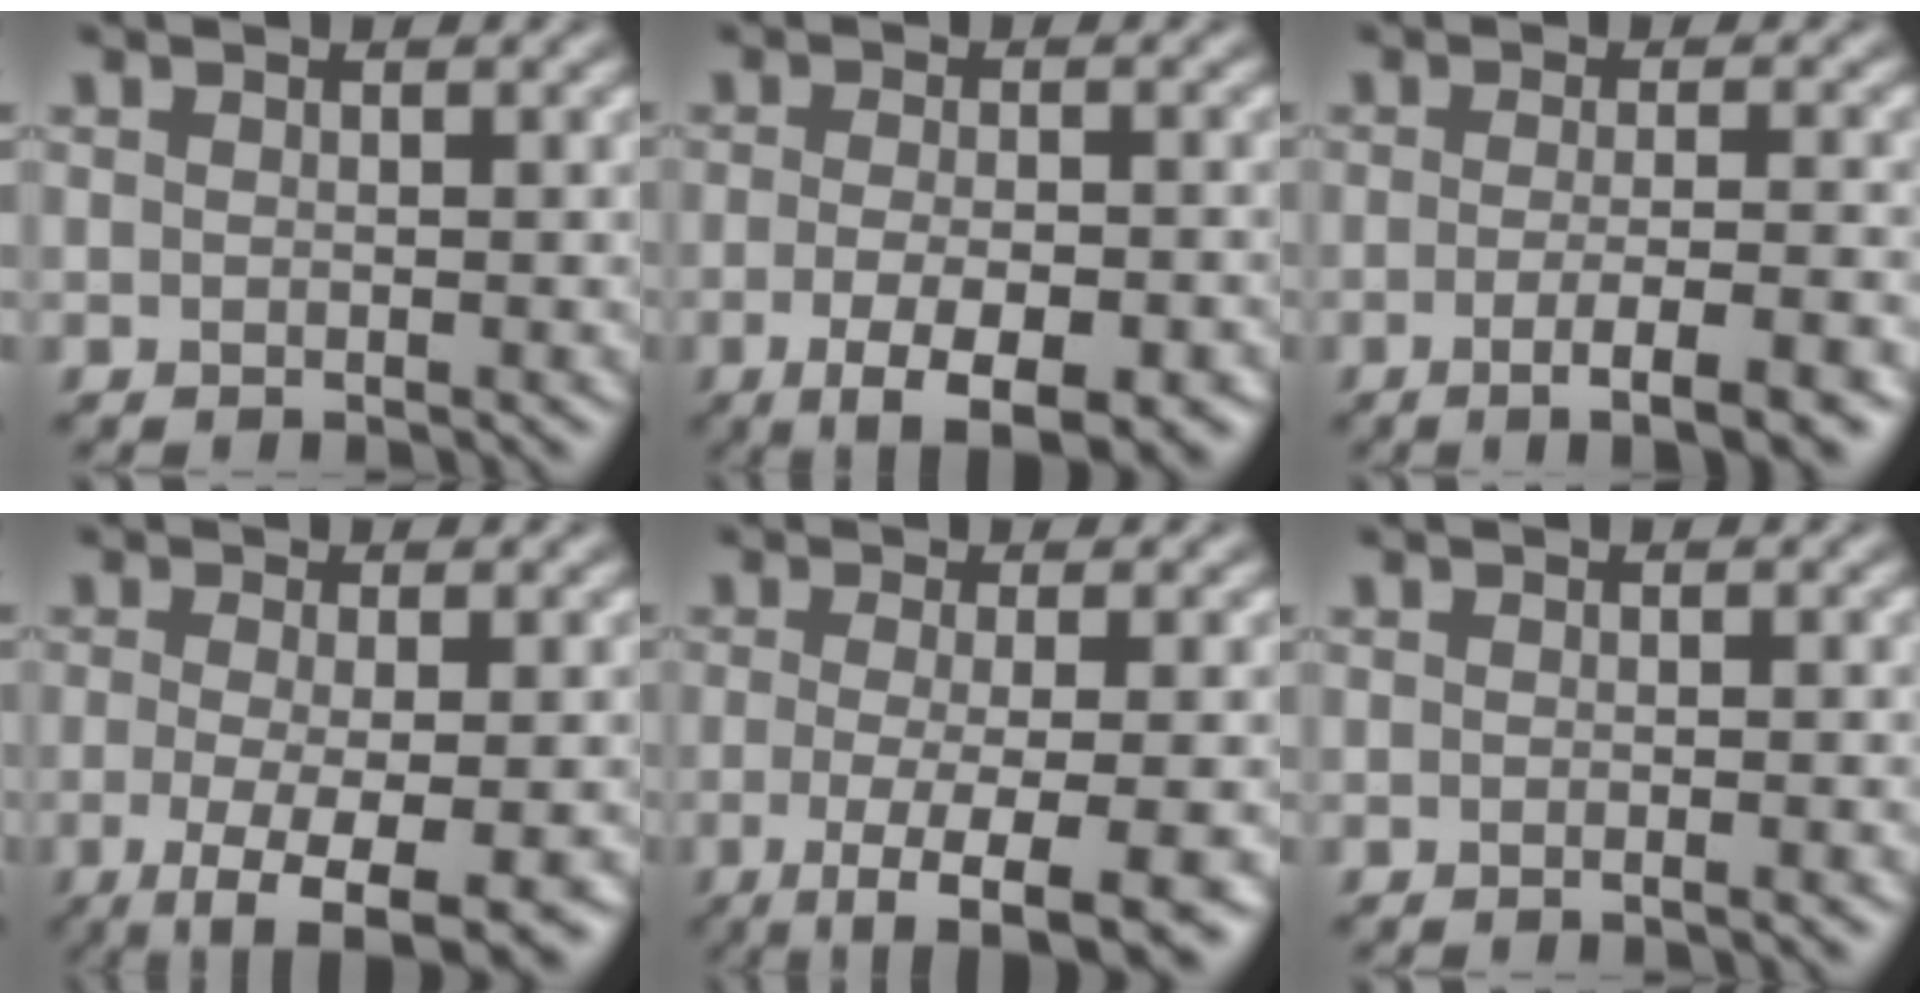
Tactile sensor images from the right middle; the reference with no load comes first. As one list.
[{"total": 7.7, "force": [-3.8, 2.5, 6.2], "torque": [-0.099, -0.015, -0.048]}, {"total": 5.8, "force": [-2.5, 1.4, 5.0], "torque": [-0.068, -0.001, -0.037]}, {"total": 6.5, "force": [-2.7, 1.7, 5.7], "torque": [-0.092, -0.010, -0.045]}, {"total": 8.1, "force": [-3.4, 2.2, 7.0], "torque": [-0.095, -0.014, -0.052]}, {"total": 1.2, "force": [-0.5, 0.3, 1.0], "torque": [-0.010, -0.004, -0.011]}]